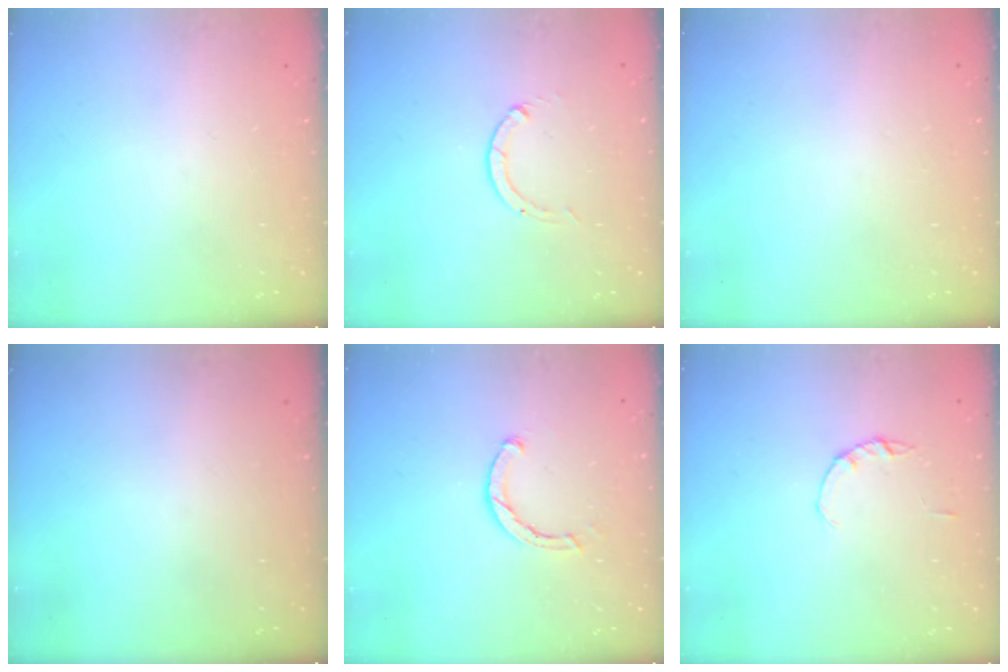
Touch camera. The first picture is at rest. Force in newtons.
{"total": 0.0}
{"total": 2.6, "press": 2.6, "slide": 0.2}
{"total": 0.0}
{"total": 2.5, "press": 2.5, "slide": 0.1}
{"total": 1.4, "press": 1.3, "slide": 0.3}